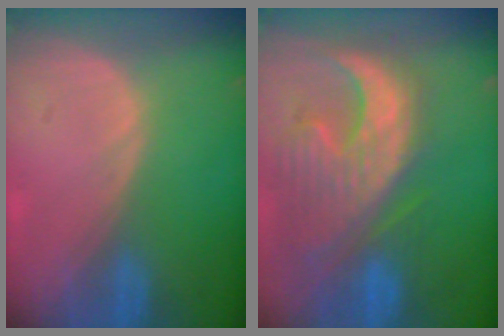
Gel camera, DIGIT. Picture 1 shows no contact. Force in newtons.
{"total": 13.2, "press": 11.4, "slide": 6.8}